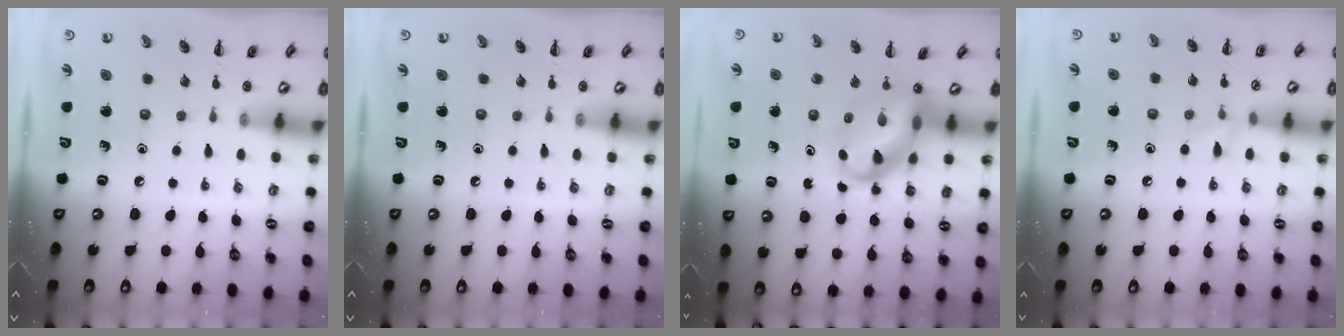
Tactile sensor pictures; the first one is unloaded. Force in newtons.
{"total": 0.0}
{"total": 9.4, "press": 9.0, "slide": 2.8}
{"total": 4.9, "press": 4.5, "slide": 1.8}